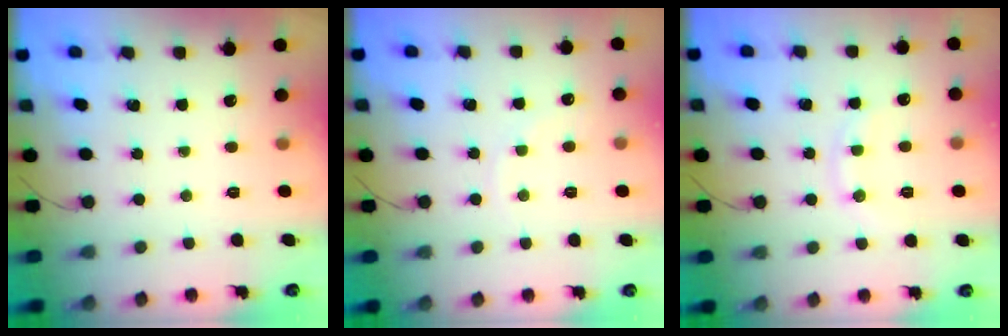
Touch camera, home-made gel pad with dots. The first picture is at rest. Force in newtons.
{"total": 4.0, "press": 3.8, "slide": 1.4}
{"total": 7.4, "press": 7.3, "slide": 1.1}